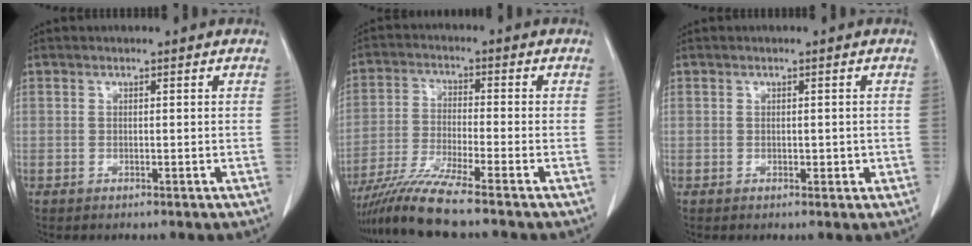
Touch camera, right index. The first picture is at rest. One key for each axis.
{"total": 8.6, "fx": -7.1, "fy": -1.4, "fz": 4.7, "tx": -0.092, "ty": -0.027, "tz": -0.134}
{"total": 1.4, "fx": -0.1, "fy": 1.0, "fz": 1.0, "tx": -0.011, "ty": 0.003, "tz": 0.001}